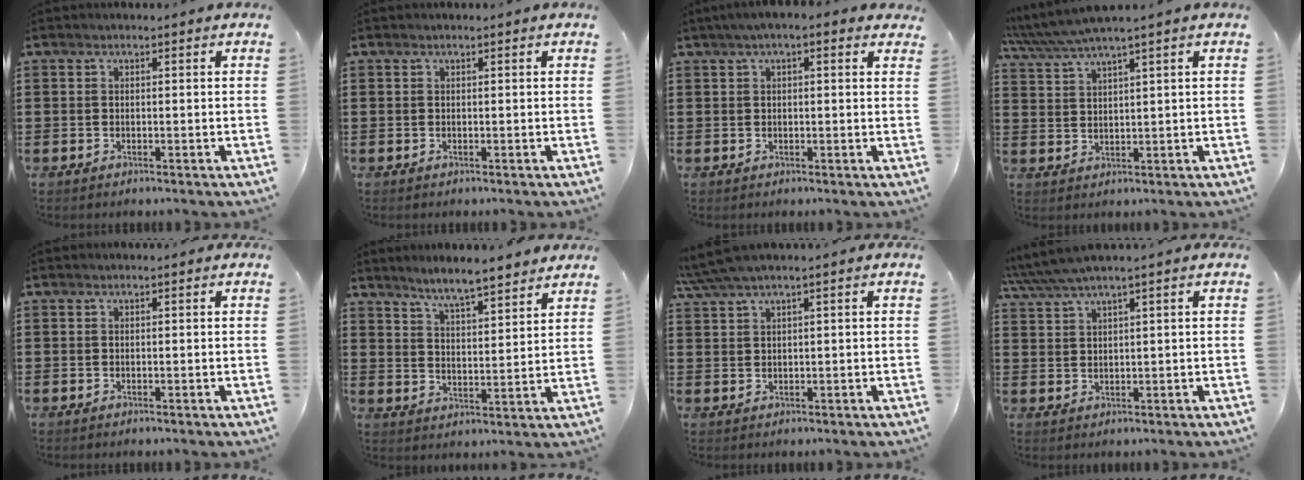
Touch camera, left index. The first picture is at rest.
{"total": 0.0}
{"total": 2.3, "force": [1.2, 0.8, 1.9], "torque": [-0.038, 0.008, 0.019]}
{"total": 3.8, "force": [3.1, -0.2, 2.1], "torque": [-0.051, -0.009, 0.053]}
{"total": 0.0}
{"total": 5.3, "force": [5.0, -0.1, 1.6], "torque": [-0.050, -0.025, 0.088]}
{"total": 2.4, "force": [1.5, 0.0, 1.9], "torque": [-0.047, -0.001, 0.024]}
{"total": 3.0, "force": [2.3, -0.1, 2.0], "torque": [-0.054, -0.005, 0.037]}